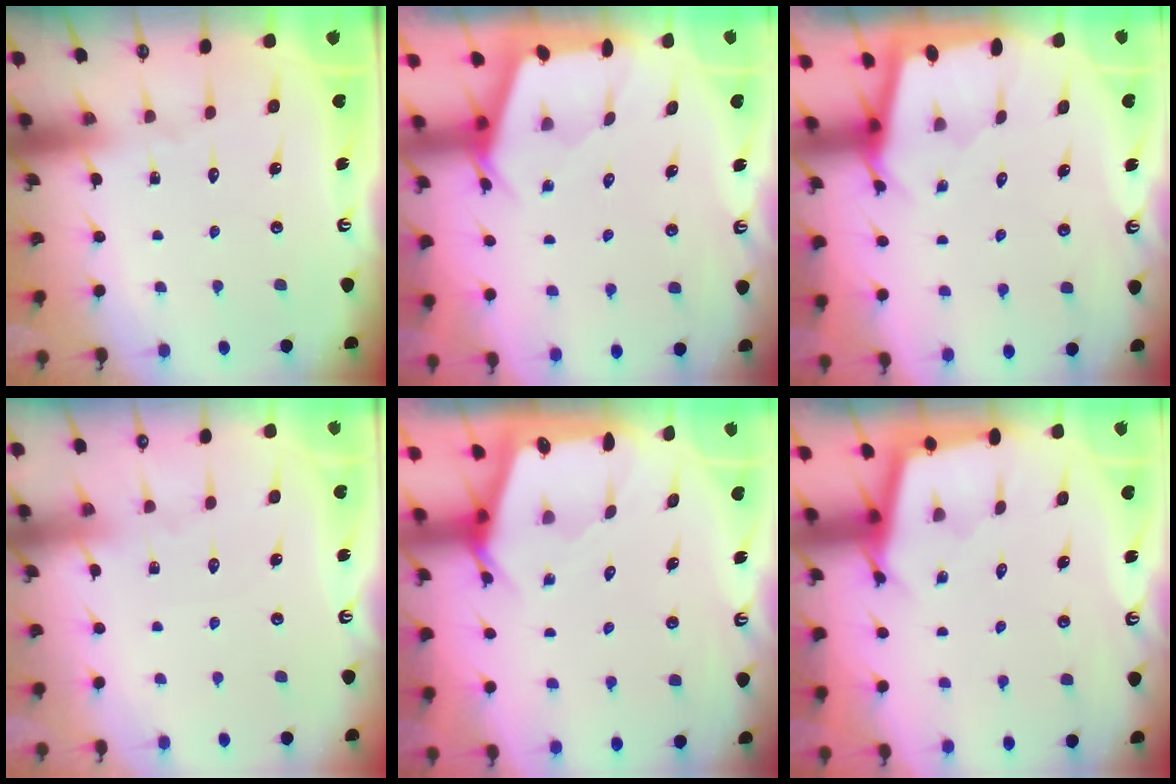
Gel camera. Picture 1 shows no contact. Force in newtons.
{"total": 3.5, "press": 3.5, "slide": 0.1}
{"total": 1.6, "press": 1.6, "slide": 0.3}
{"total": 2.4, "press": 2.4, "slide": 0.3}
{"total": 2.4, "press": 2.4, "slide": 0.3}
{"total": 2.5, "press": 2.5, "slide": 0.2}